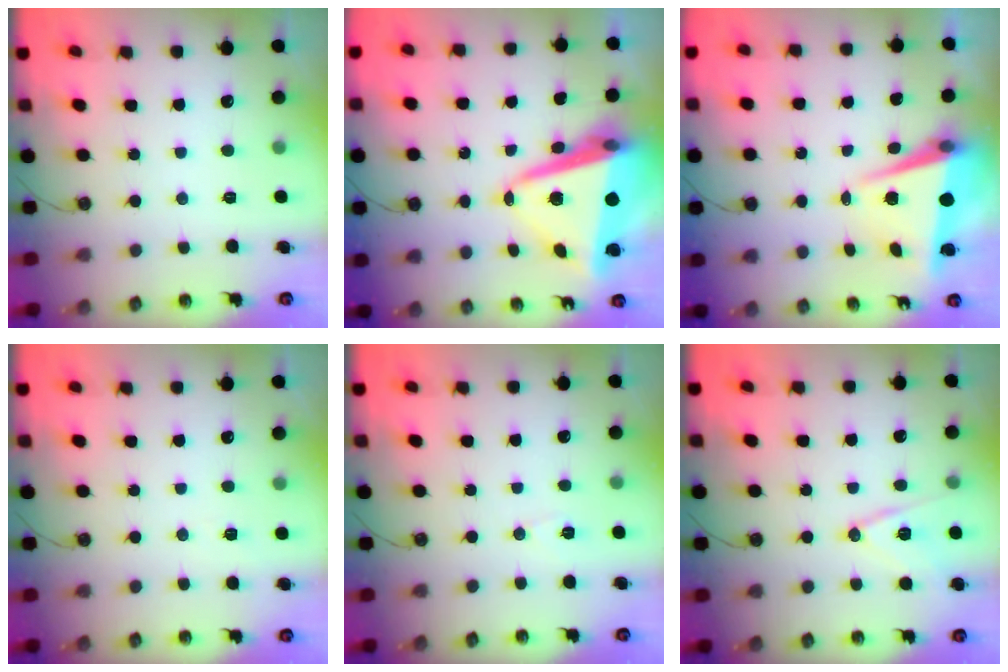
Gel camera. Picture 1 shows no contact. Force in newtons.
{"total": 14.6, "press": 14.5, "slide": 2.0}
{"total": 6.3, "press": 6.1, "slide": 1.6}
{"total": 2.4, "press": 1.7, "slide": 1.7}
{"total": 3.7, "press": 3.3, "slide": 1.7}
{"total": 12.7, "press": 12.2, "slide": 3.3}